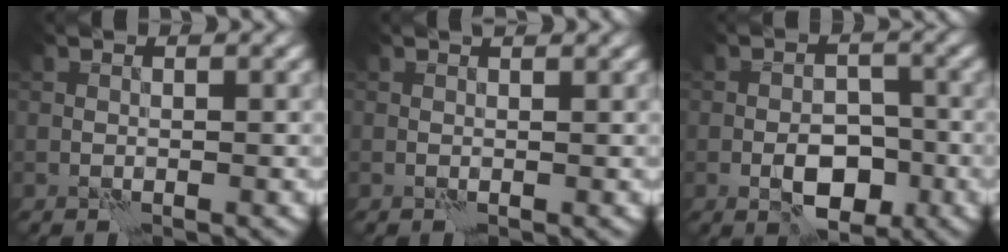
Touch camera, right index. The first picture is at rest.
{"total": 0.7, "force": [0.4, 0.1, 0.5], "torque": [-0.009, 0.003, 0.004]}
{"total": 4.8, "force": [-2.1, 2.7, 3.4], "torque": [-0.045, 0.002, -0.035]}